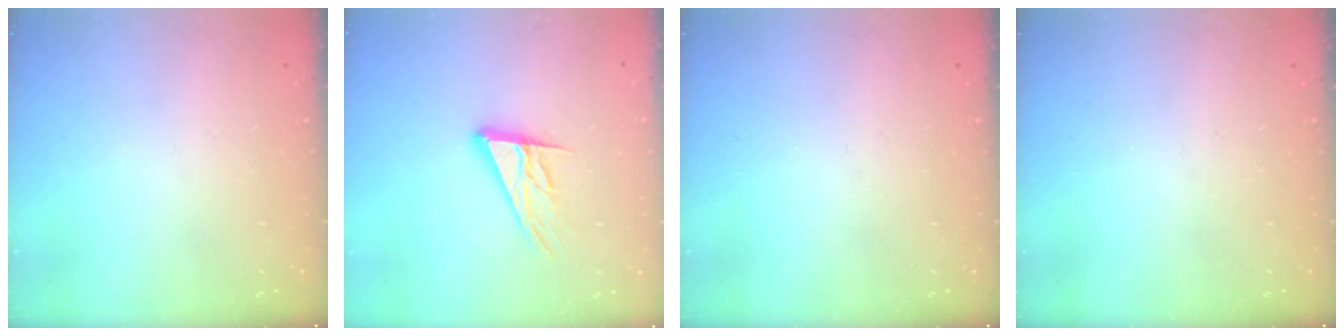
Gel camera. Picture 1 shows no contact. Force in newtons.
{"total": 13.1, "press": 12.9, "slide": 2.5}
{"total": 0.0}
{"total": 0.0}